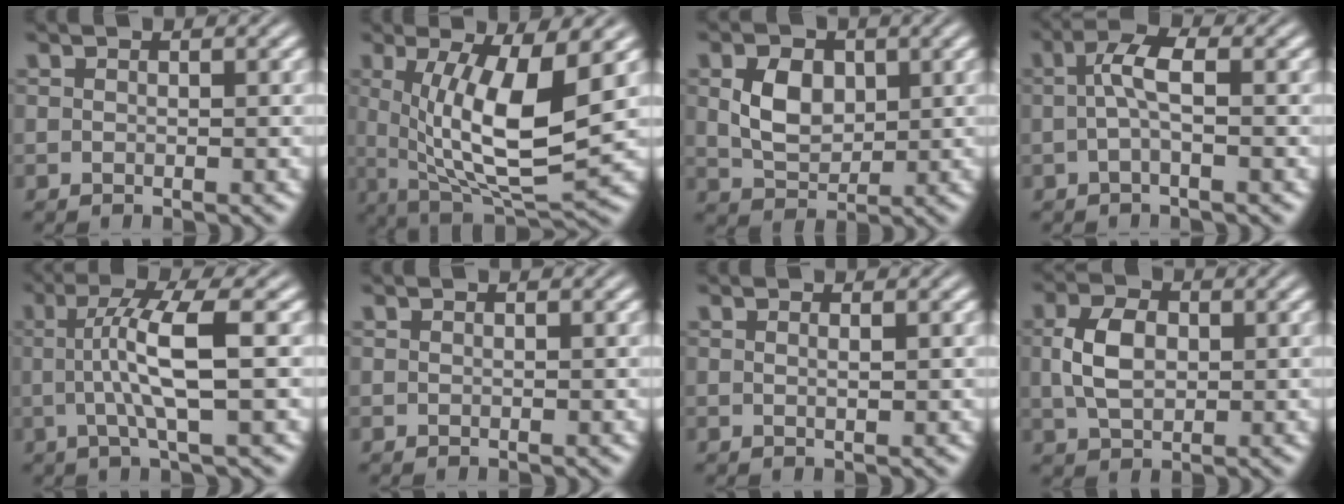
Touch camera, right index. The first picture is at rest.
{"total": 9.8, "force": [0.2, 3.9, 8.9], "torque": [-0.153, -0.037, 0.032]}
{"total": 3.3, "force": [0.7, 1.9, 2.5], "torque": [-0.037, -0.010, 0.022]}
{"total": 2.8, "force": [0.0, -0.1, 2.8], "torque": [-0.047, 0.005, -0.001]}
{"total": 5.2, "force": [0.5, 0.0, 5.1], "torque": [-0.089, 0.006, 0.010]}
{"total": 0.0}
{"total": 1.0, "force": [0.3, -0.8, 0.4], "torque": [-0.003, -0.004, 0.009]}
{"total": 3.2, "force": [0.4, 1.6, 2.7], "torque": [-0.051, -0.003, 0.018]}